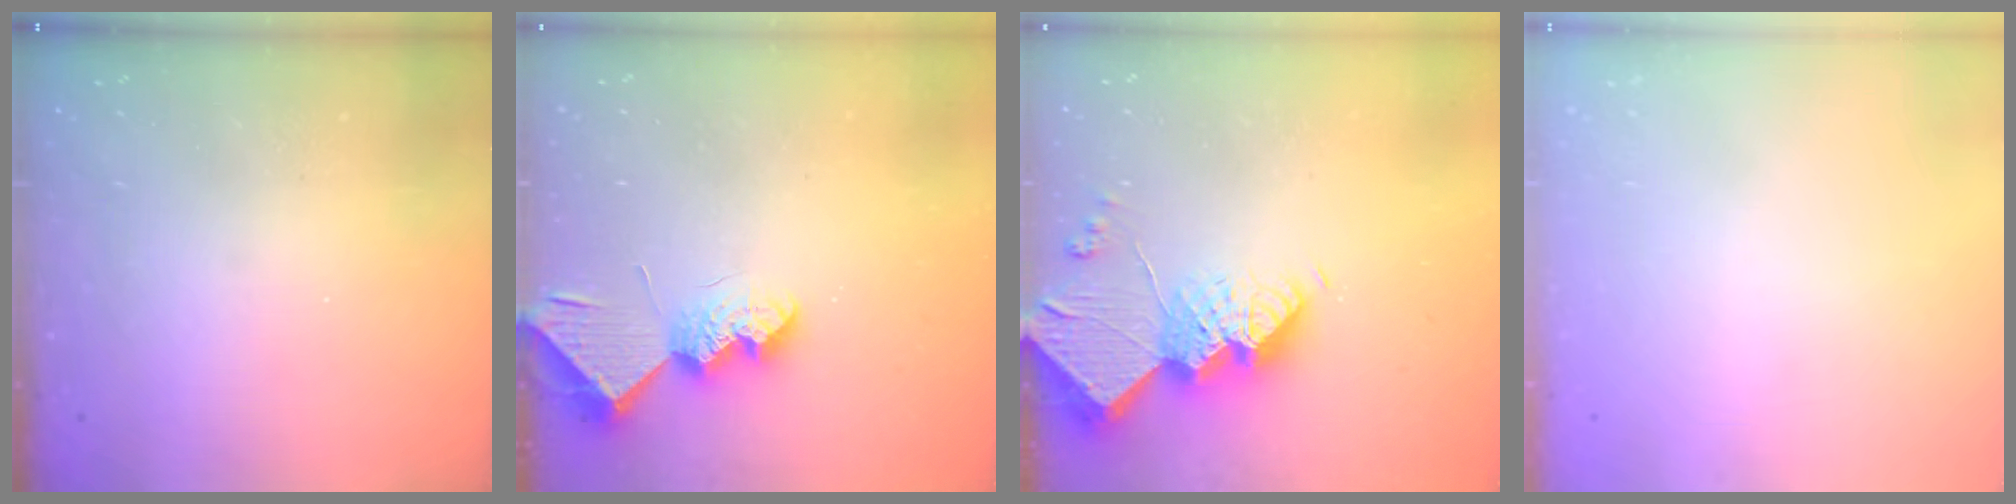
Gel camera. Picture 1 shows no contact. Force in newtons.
{"total": 9.6, "press": 9.6, "slide": 0.2}
{"total": 16.5, "press": 16.4, "slide": 1.4}
{"total": 0.0}